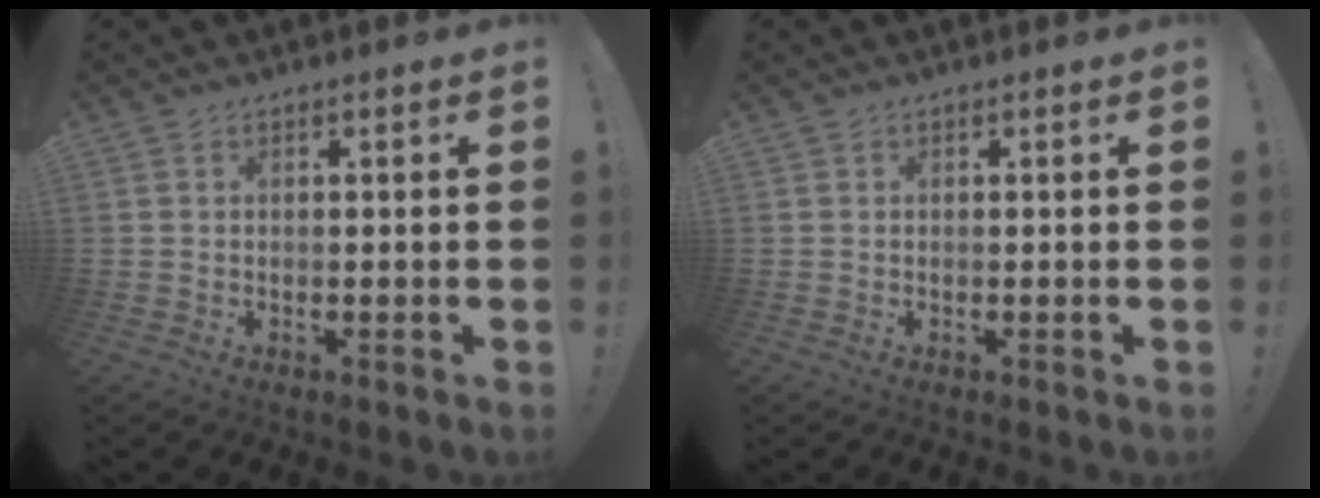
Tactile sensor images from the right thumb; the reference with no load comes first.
{"total": 0.0}